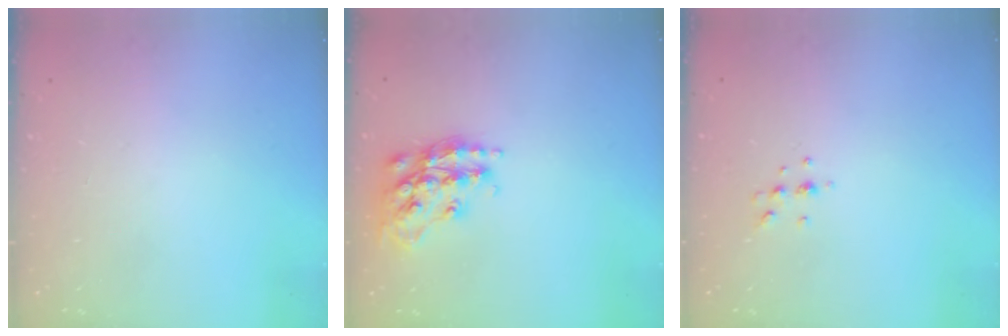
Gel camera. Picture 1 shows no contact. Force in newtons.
{"total": 17.2, "press": 17.2, "slide": 1.2}
{"total": 3.8, "press": 3.8, "slide": 0.7}